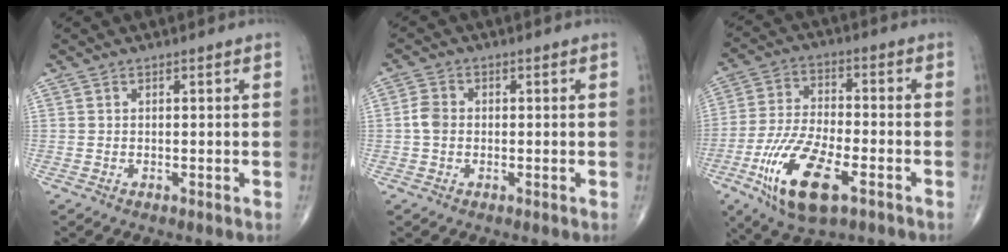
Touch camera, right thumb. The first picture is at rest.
{"total": 3.1, "force": [-0.3, 2.4, 1.9], "torque": [-0.035, 0.008, -0.012]}
{"total": 16.2, "force": [-7.0, 6.6, 13.0], "torque": [-0.254, 0.014, -0.123]}